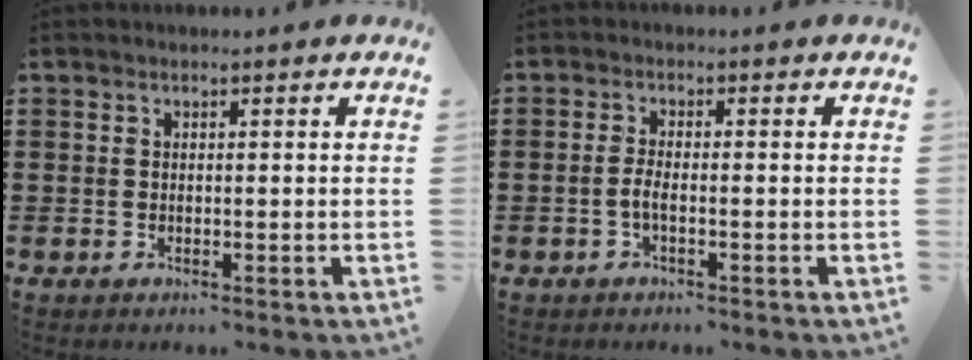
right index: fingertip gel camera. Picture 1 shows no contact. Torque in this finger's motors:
{"motor_torque": [2.14, 0.00, 0.02, 0.01]}